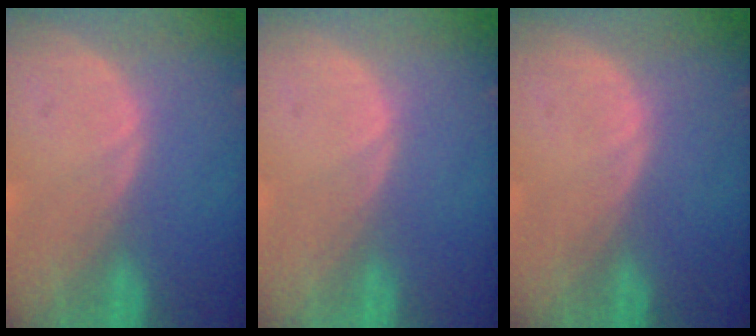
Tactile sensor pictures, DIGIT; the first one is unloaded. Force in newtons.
{"total": 0.0}
{"total": 0.0}